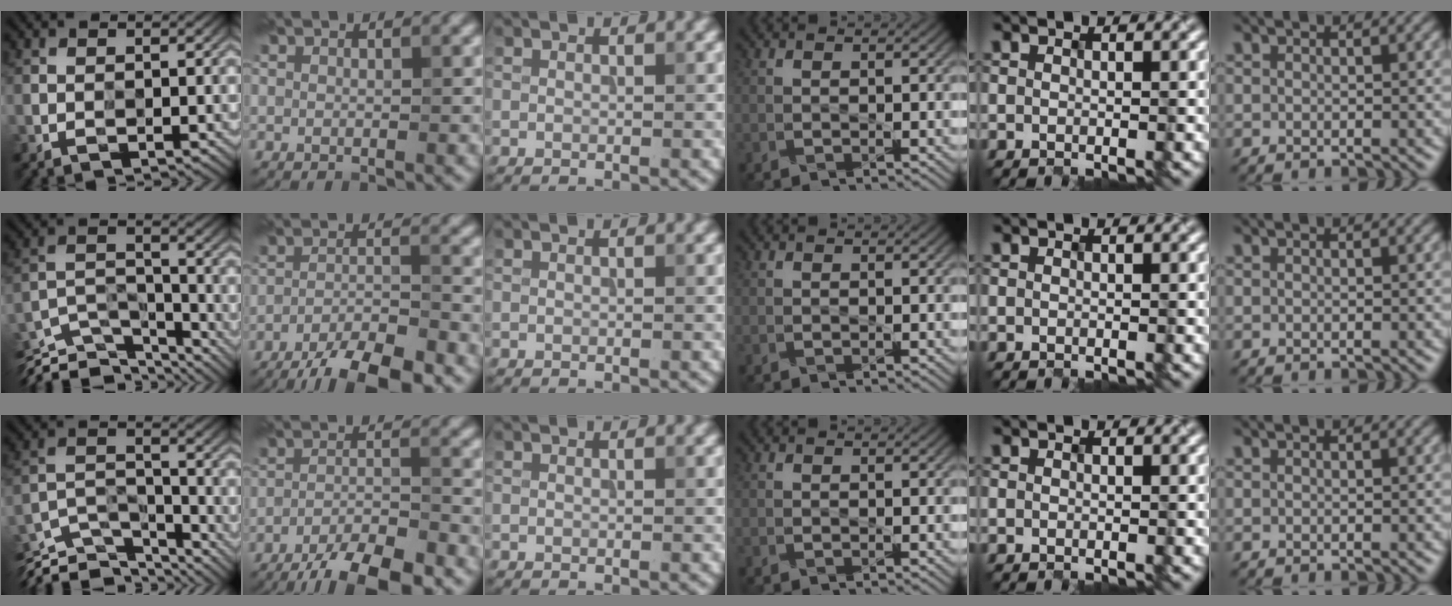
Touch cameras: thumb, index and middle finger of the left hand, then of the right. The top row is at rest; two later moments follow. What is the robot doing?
{"motion": "insert", "object": "pill capsule"}